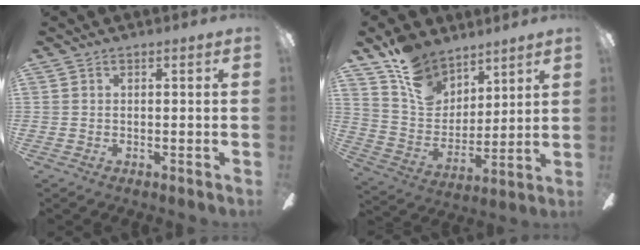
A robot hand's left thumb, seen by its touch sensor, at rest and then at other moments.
{"total": 13.6, "force": [9.9, 8.2, 4.4], "torque": [-0.091, -0.057, 0.193]}